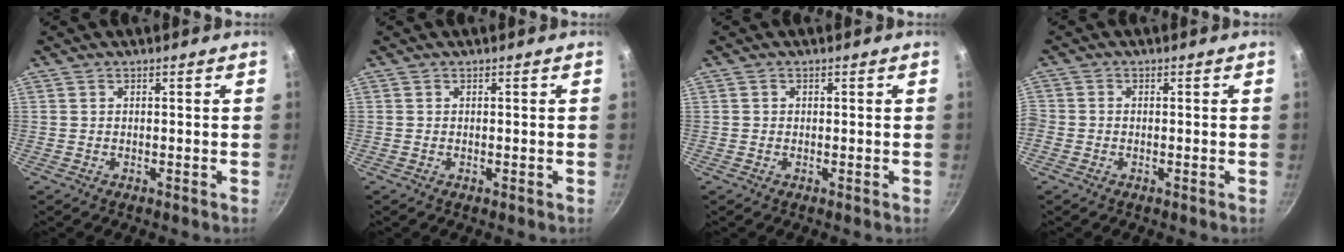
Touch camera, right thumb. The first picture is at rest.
{"total": 0.0}
{"total": 0.6, "force": [0.0, 0.6, 0.1], "torque": [0.002, 0.001, -0.001]}
{"total": 1.8, "force": [-0.8, 1.4, 0.8], "torque": [-0.023, 0.006, -0.022]}